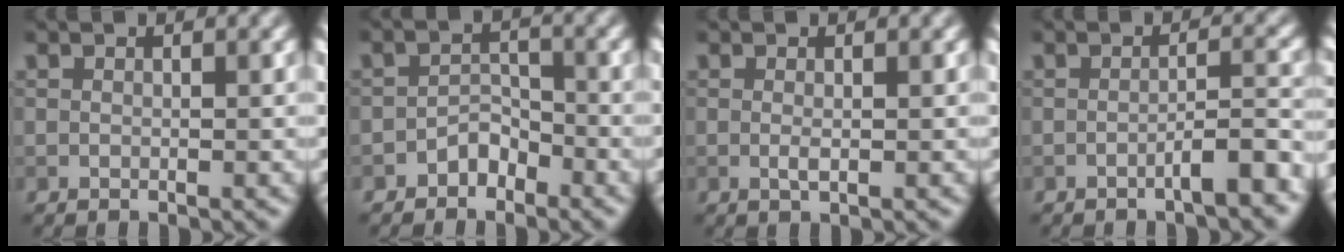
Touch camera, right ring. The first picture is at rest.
{"total": 2.0, "force": [-1.4, 1.2, 0.6], "torque": [-0.006, 0.010, -0.027]}
{"total": 0.8, "force": [0.0, 0.2, 0.8], "torque": [-0.017, -0.003, -0.001]}
{"total": 3.3, "force": [-1.7, 0.6, 2.8], "torque": [-0.038, 0.014, -0.033]}